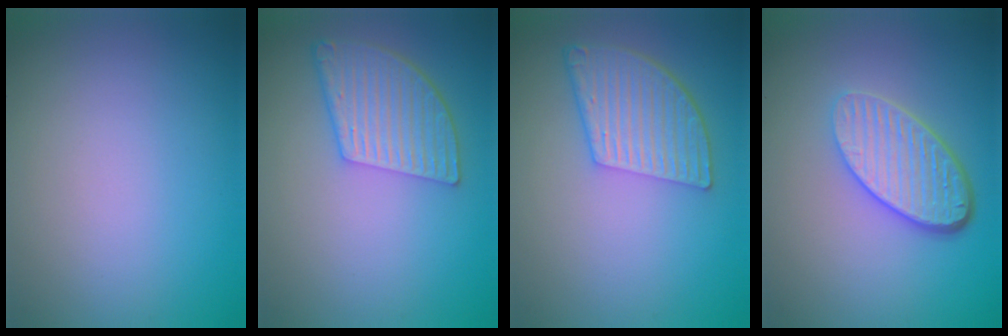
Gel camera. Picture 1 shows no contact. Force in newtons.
{"total": 5.3, "press": 4.1, "slide": 3.3}
{"total": 5.4, "press": 4.0, "slide": 3.7}
{"total": 5.3, "press": 3.8, "slide": 3.7}